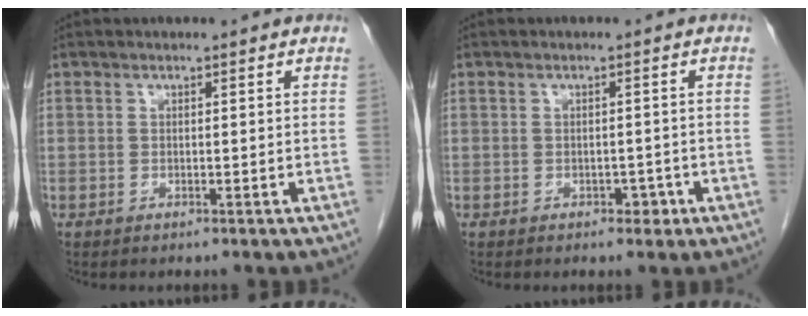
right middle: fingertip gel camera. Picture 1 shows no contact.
{"total": 1.6, "force": [-0.8, 1.1, 0.9], "torque": [-0.011, 0.003, -0.007]}